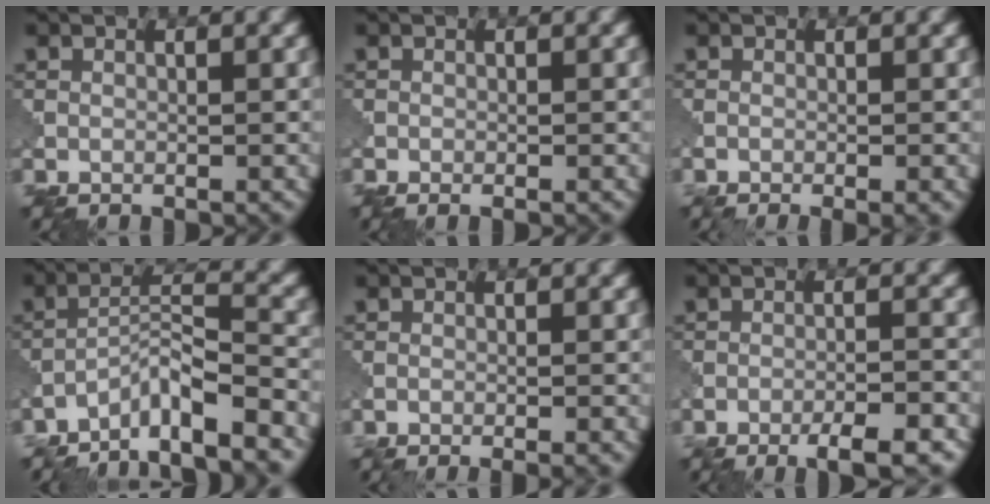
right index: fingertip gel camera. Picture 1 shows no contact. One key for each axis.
{"total": 0.7, "fx": -0.5, "fy": 0.1, "fz": 0.5, "tx": 0.001, "ty": -0.003, "tz": -0.008}
{"total": 2.4, "fx": -0.8, "fy": 1.0, "fz": 2.1, "tx": -0.007, "ty": -0.002, "tz": -0.011}
{"total": 5.7, "fx": -5.3, "fy": 0.1, "fz": 2.2, "tx": -0.037, "ty": 0.006, "tz": -0.093}
{"total": 2.5, "fx": -0.9, "fy": 1.2, "fz": 2.0, "tx": -0.003, "ty": 0.003, "tz": -0.027}
{"total": 4.1, "fx": -3.5, "fy": 0.3, "fz": 2.2, "tx": -0.034, "ty": 0.005, "tz": -0.052}